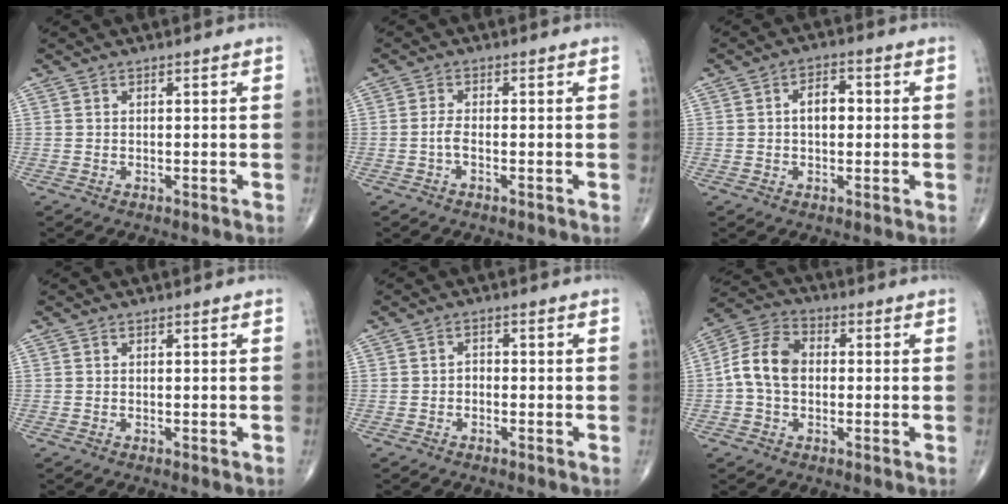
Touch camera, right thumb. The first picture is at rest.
{"total": 2.1, "force": [-0.8, 0.7, 1.8], "torque": [-0.042, 0.003, -0.017]}
{"total": 4.8, "force": [0.3, 3.0, 3.7], "torque": [-0.050, 0.013, -0.002]}
{"total": 0.0}
{"total": 1.4, "force": [-0.6, 1.0, 0.7], "torque": [0.001, 0.006, -0.017]}
{"total": 9.3, "force": [-0.3, 6.7, 6.4], "torque": [-0.116, 0.029, -0.017]}